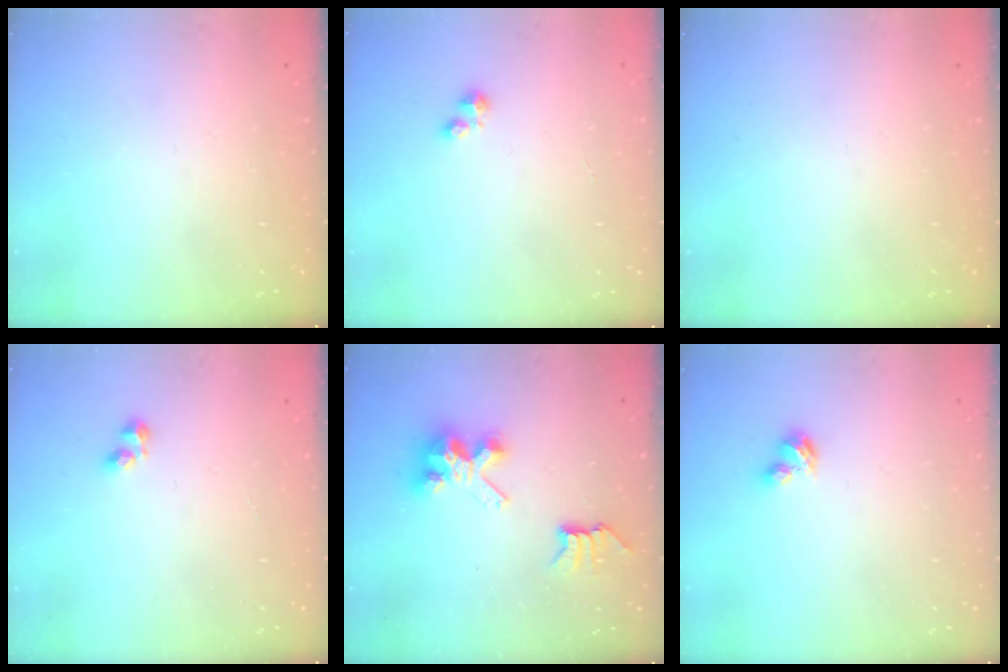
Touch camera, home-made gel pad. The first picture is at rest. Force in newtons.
{"total": 1.9, "press": 1.8, "slide": 0.2}
{"total": 0.0}
{"total": 2.5, "press": 2.3, "slide": 0.9}
{"total": 7.6, "press": 7.6, "slide": 0.2}
{"total": 2.9, "press": 2.8, "slide": 0.5}